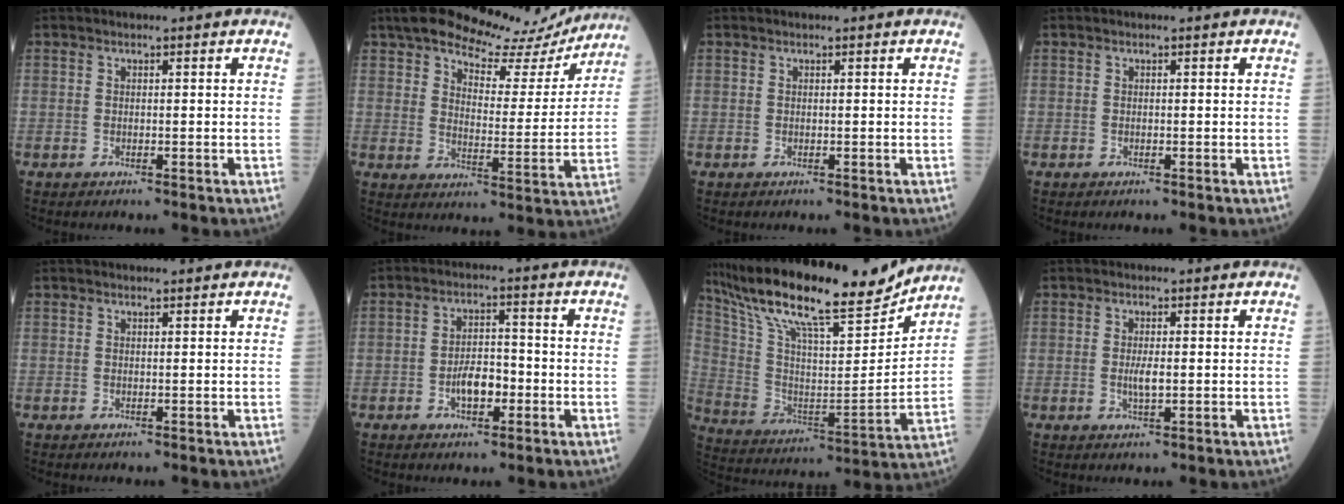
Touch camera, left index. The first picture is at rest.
{"total": 16.8, "force": [14.6, 5.4, 6.3], "torque": [-0.082, 0.003, 0.193]}
{"total": 0.0}
{"total": 0.0}
{"total": 0.0}
{"total": 5.0, "force": [-1.8, 2.4, 4.0], "torque": [-0.076, 0.009, -0.032]}
{"total": 23.5, "force": [20.0, 3.5, 11.9], "torque": [-0.227, -0.003, 0.330]}
{"total": 2.3, "force": [-0.1, 0.6, 2.2], "torque": [-0.048, -0.002, 0.000]}